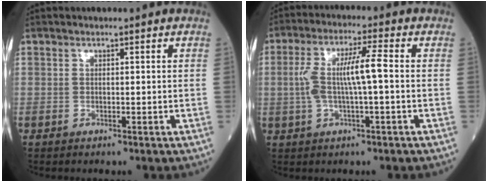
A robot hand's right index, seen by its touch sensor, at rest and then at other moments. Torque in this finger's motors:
{"motor_torque": [0.30, -0.04, 0.24, 0.13]}